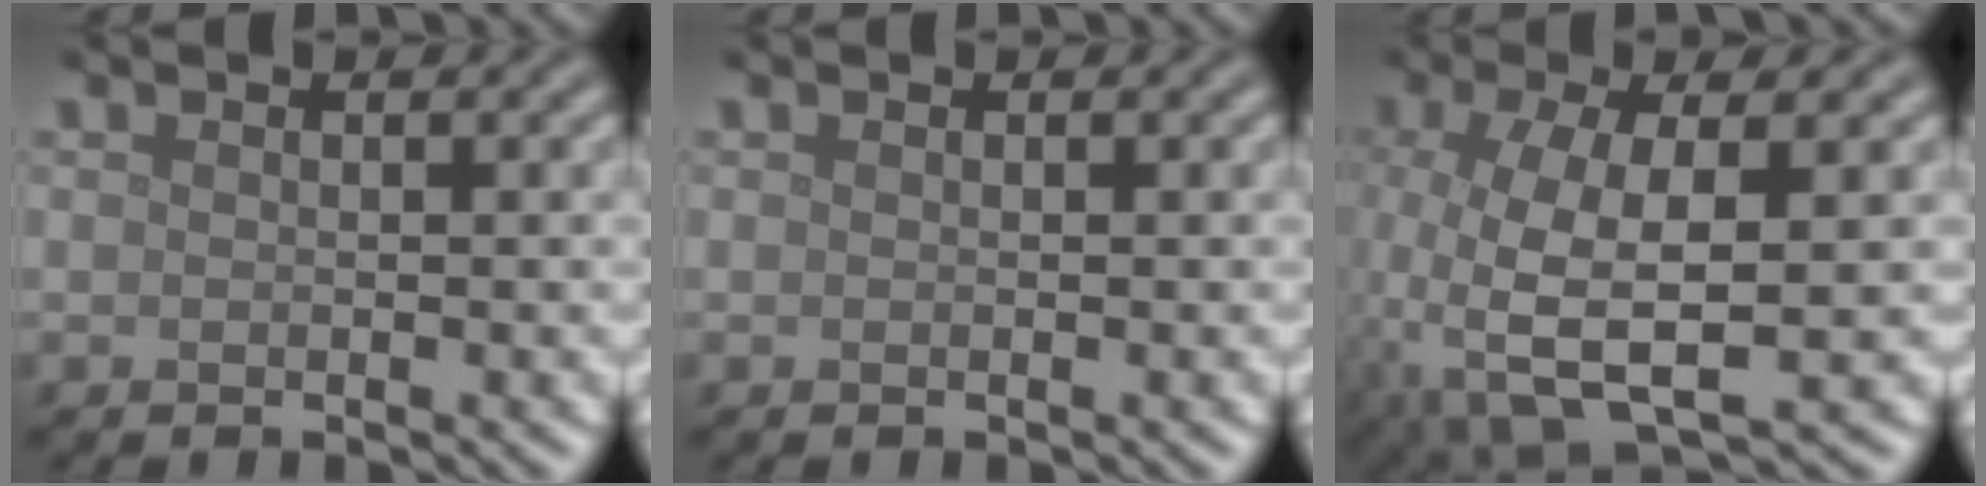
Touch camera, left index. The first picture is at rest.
{"total": 0.0}
{"total": 8.2, "force": [-1.4, 3.3, 7.3], "torque": [-0.169, -0.009, -0.027]}